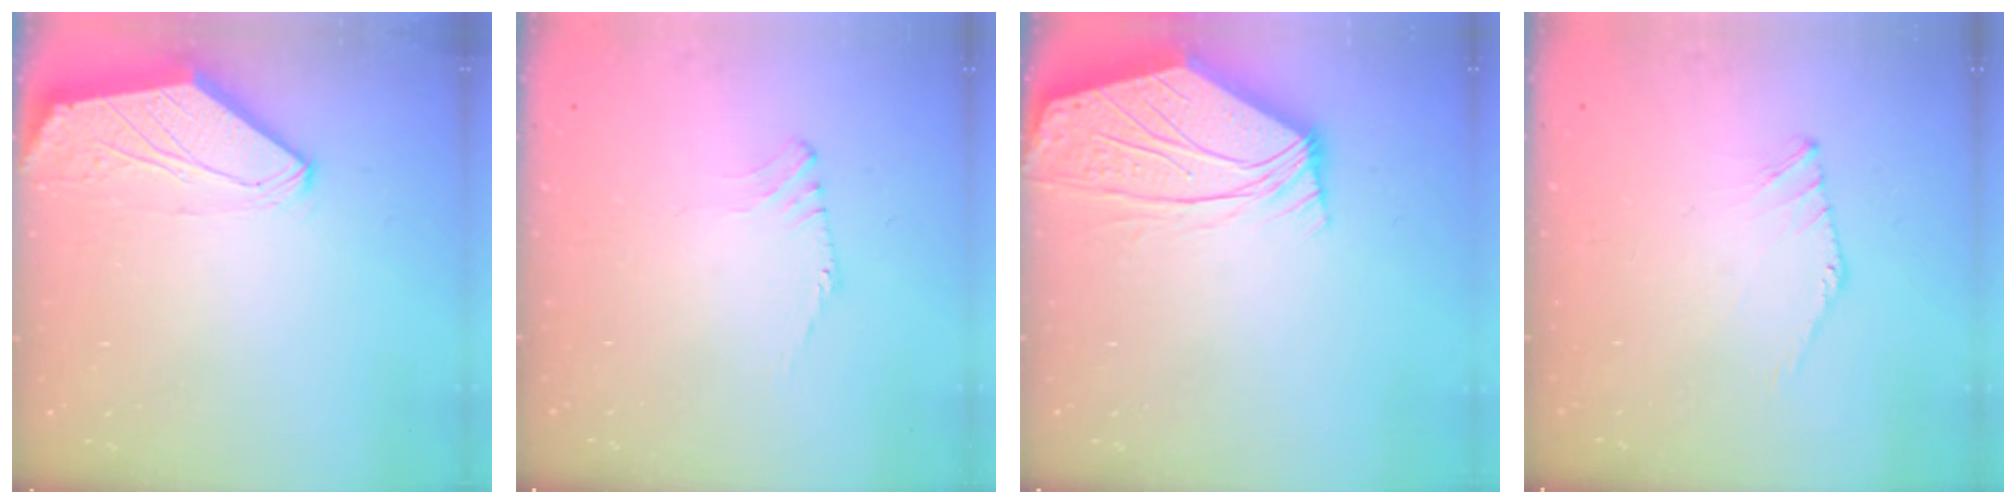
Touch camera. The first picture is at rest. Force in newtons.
{"total": 1.2, "press": 1.0, "slide": 0.7}
{"total": 7.0, "press": 6.9, "slide": 1.1}
{"total": 1.6, "press": 1.5, "slide": 0.4}